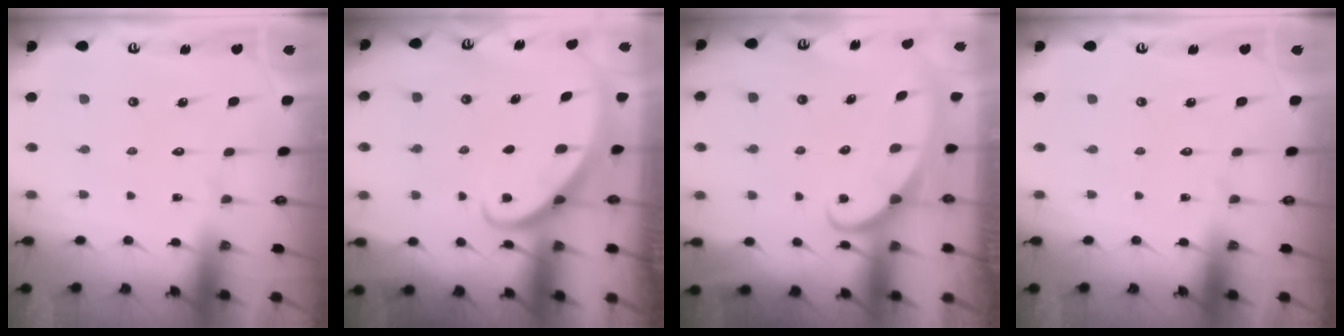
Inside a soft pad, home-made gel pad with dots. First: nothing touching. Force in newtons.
{"total": 2.9, "press": 2.9, "slide": 0.2}
{"total": 2.5, "press": 2.4, "slide": 0.4}
{"total": 0.0}